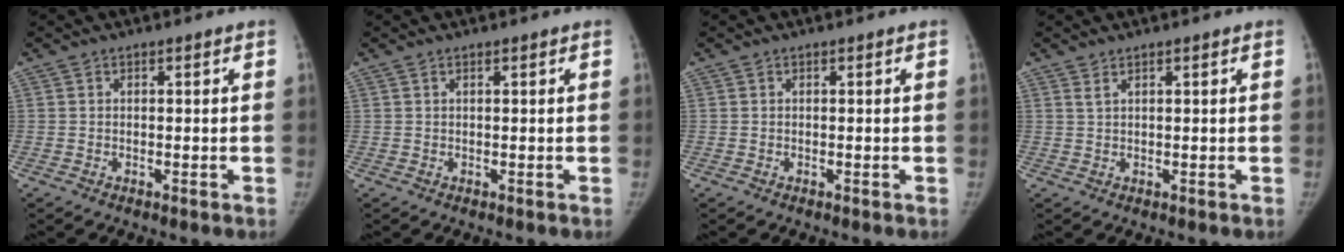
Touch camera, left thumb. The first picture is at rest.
{"total": 0.0}
{"total": 0.0}
{"total": 0.7, "force": [0.6, 0.1, 0.4], "torque": [-0.009, 0.003, 0.013]}